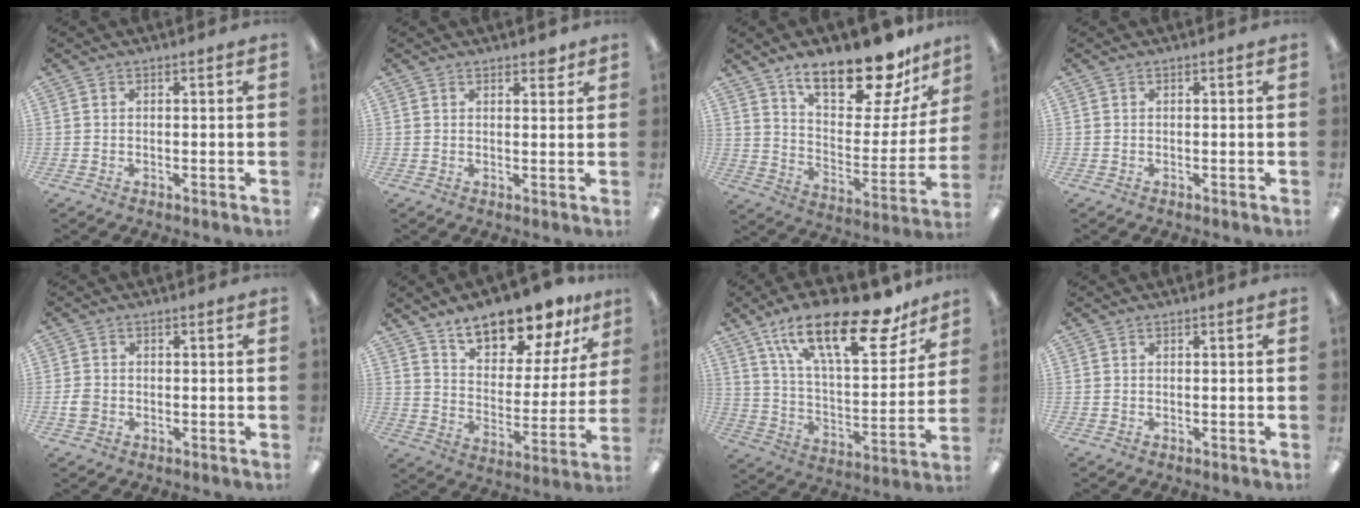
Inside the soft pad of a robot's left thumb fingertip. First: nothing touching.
{"total": 2.4, "force": [2.0, 0.8, 1.0], "torque": [0.004, -0.012, 0.031]}
{"total": 21.2, "force": [16.7, 7.2, 10.9], "torque": [-0.162, -0.114, 0.281]}
{"total": 0.0}
{"total": 2.6, "force": [-0.6, 2.2, 1.3], "torque": [-0.021, 0.005, -0.010]}
{"total": 14.6, "force": [13.0, 4.4, 5.1], "torque": [-0.087, -0.095, 0.231]}
{"total": 26.1, "force": [17.2, 9.2, 17.4], "torque": [-0.267, -0.096, 0.283]}
{"total": 0.0}